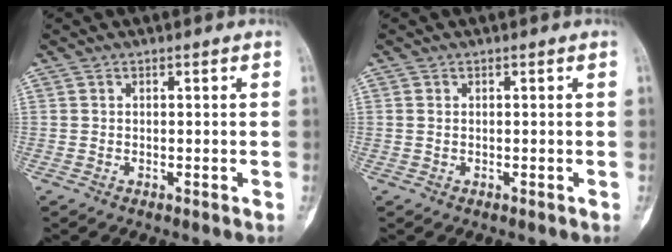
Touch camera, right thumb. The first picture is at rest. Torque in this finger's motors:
{"motor_torque": [-0.34, 0.03, 0.05, -0.20, -0.05]}